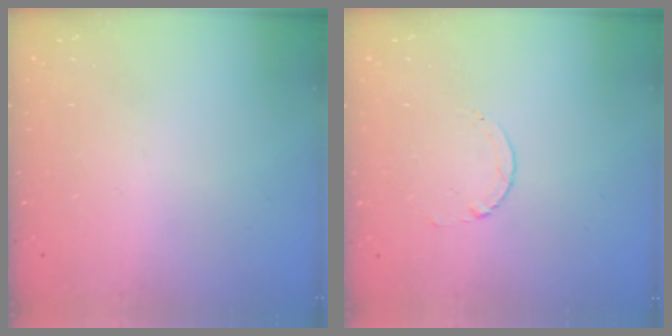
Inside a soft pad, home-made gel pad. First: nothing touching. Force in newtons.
{"total": 2.3, "press": 2.3, "slide": 0.3}